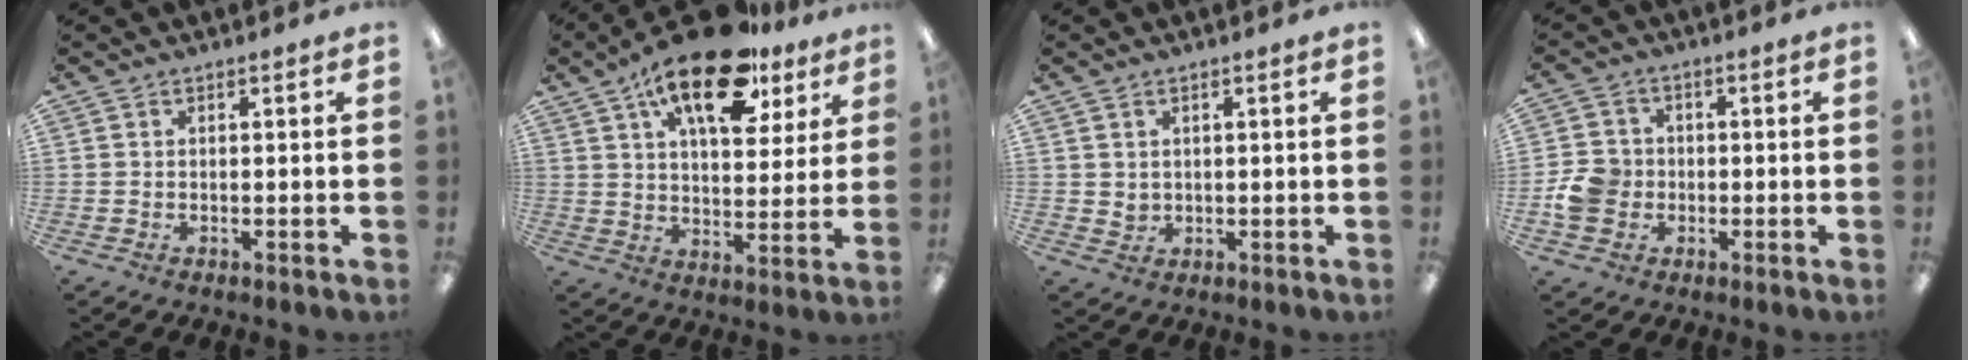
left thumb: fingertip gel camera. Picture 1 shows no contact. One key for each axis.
{"total": 19.5, "fx": 12.2, "fy": 8.4, "fz": 12.7, "tx": -0.200, "ty": -0.056, "tz": 0.201}
{"total": 2.0, "fx": 1.1, "fy": 1.6, "fz": 0.5, "tx": -0.004, "ty": -0.001, "tz": 0.018}
{"total": 7.1, "fx": -1.2, "fy": 6.4, "fz": 2.9, "tx": -0.045, "ty": 0.017, "tz": -0.019}